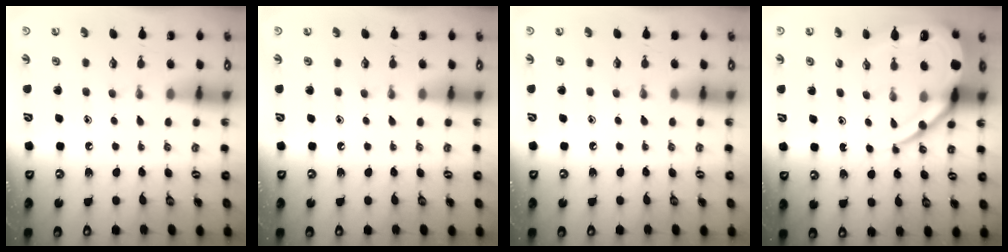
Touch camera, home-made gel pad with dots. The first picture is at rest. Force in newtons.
{"total": 0.0}
{"total": 2.8, "press": 2.8, "slide": 0.4}
{"total": 12.7, "press": 12.6, "slide": 1.2}